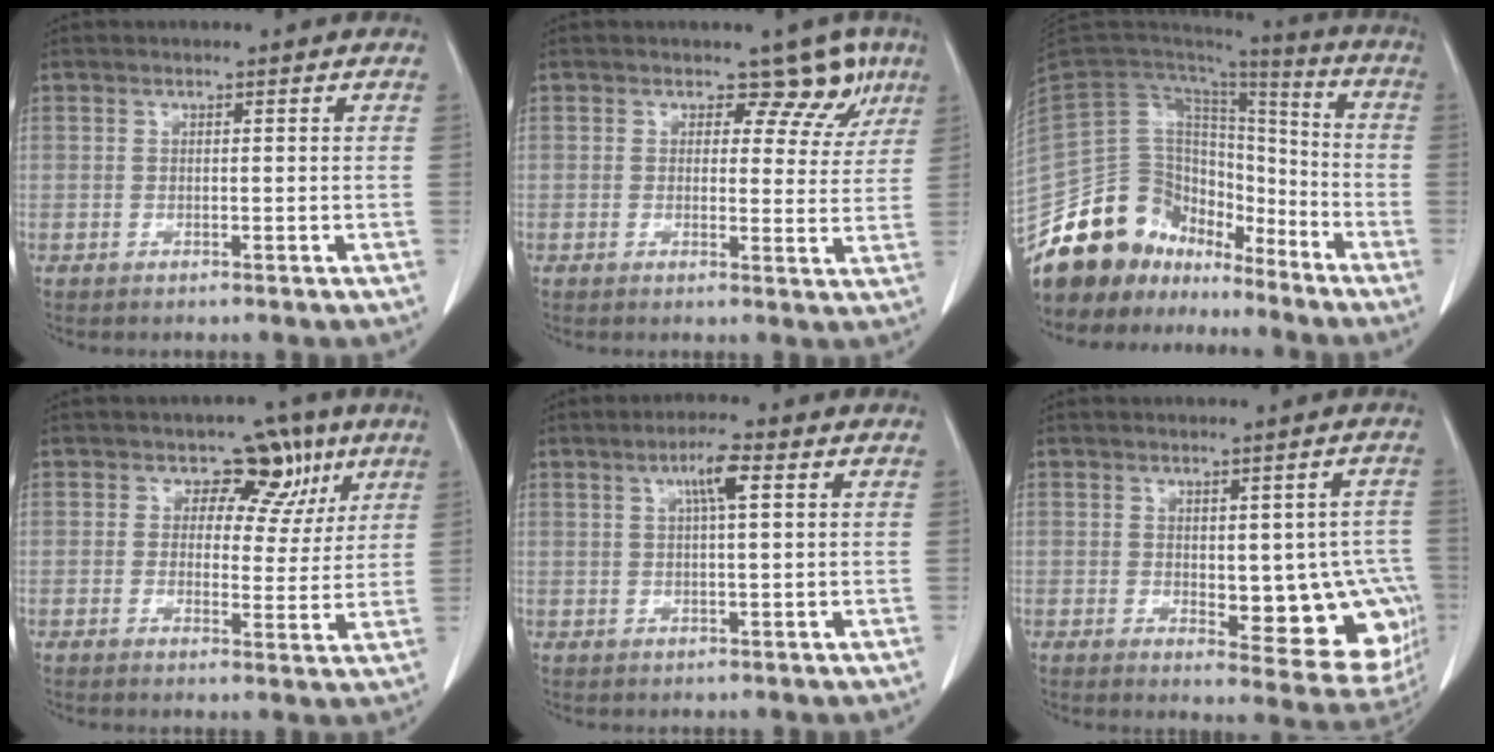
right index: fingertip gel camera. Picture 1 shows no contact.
{"total": 6.0, "force": [3.9, 4.1, 2.2], "torque": [-0.002, -0.004, 0.029]}
{"total": 18.3, "force": [-14.7, 9.8, 4.8], "torque": [-0.097, 0.075, -0.248]}
{"total": 7.0, "force": [3.5, 5.1, 3.2], "torque": [-0.011, 0.009, 0.040]}
{"total": 4.2, "force": [1.6, 0.3, 3.9], "torque": [-0.071, 0.005, 0.027]}
{"total": 13.9, "force": [-1.7, 6.1, 12.3], "torque": [-0.107, 0.003, -0.004]}